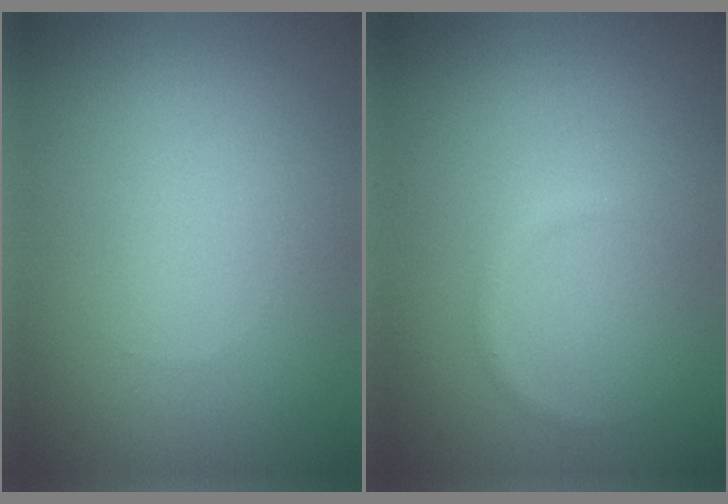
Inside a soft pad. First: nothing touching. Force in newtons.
{"total": 0.6, "press": 0.6, "slide": 0.1}